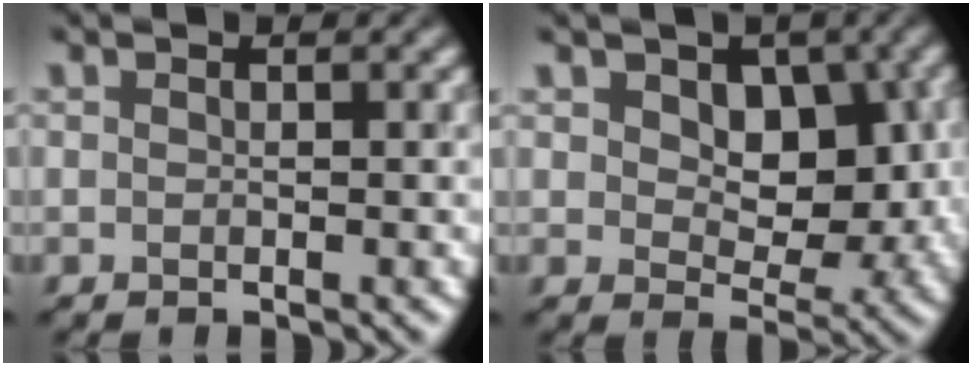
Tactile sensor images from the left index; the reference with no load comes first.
{"total": 6.5, "force": [1.2, 4.5, 4.6], "torque": [-0.056, -0.004, 0.024]}